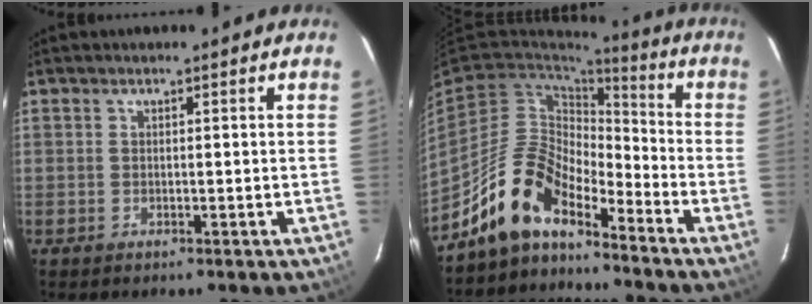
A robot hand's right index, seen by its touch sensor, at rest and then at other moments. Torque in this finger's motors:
{"motor_torque": [1.06, -1.08, 0.82, 0.18]}